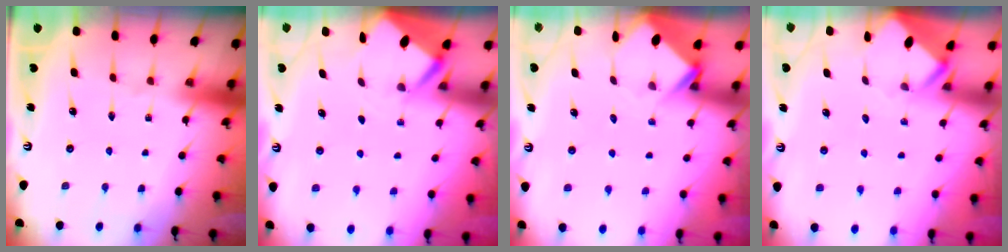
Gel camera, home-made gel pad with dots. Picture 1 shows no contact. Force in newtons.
{"total": 2.6, "press": 2.6, "slide": 0.3}
{"total": 3.8, "press": 3.8, "slide": 0.3}
{"total": 2.9, "press": 2.9, "slide": 0.1}